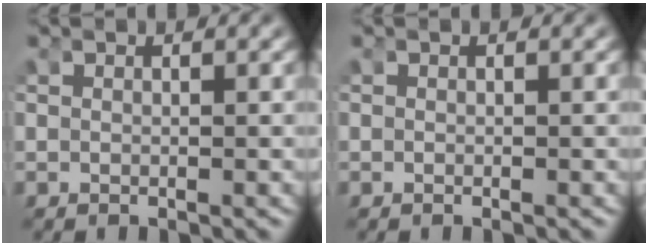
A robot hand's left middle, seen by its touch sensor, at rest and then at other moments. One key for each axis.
{"total": 0.0}